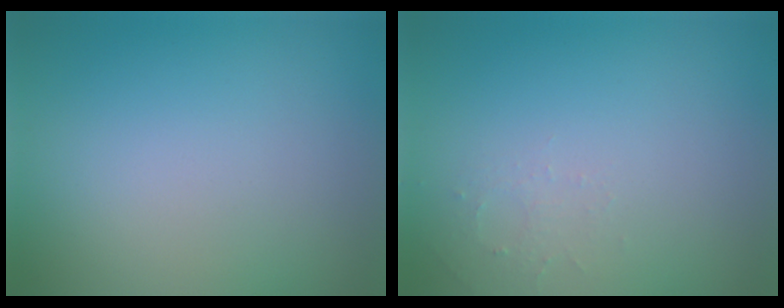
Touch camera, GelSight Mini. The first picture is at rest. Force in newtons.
{"total": 1.2, "press": 1.2, "slide": 0.3}